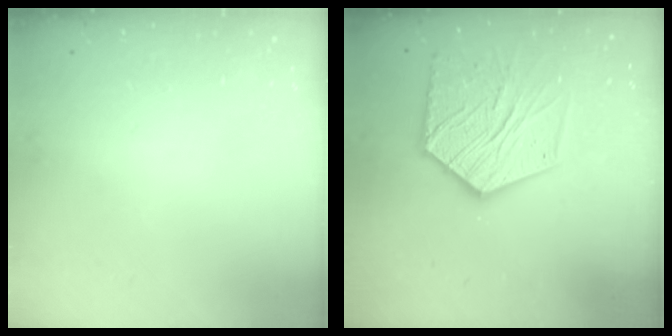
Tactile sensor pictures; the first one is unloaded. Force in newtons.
{"total": 16.6, "press": 16.6, "slide": 1.6}